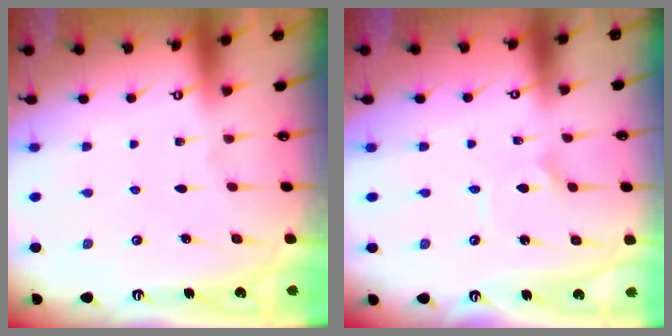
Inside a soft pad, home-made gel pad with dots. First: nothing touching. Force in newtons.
{"total": 1.6, "press": 1.5, "slide": 0.2}